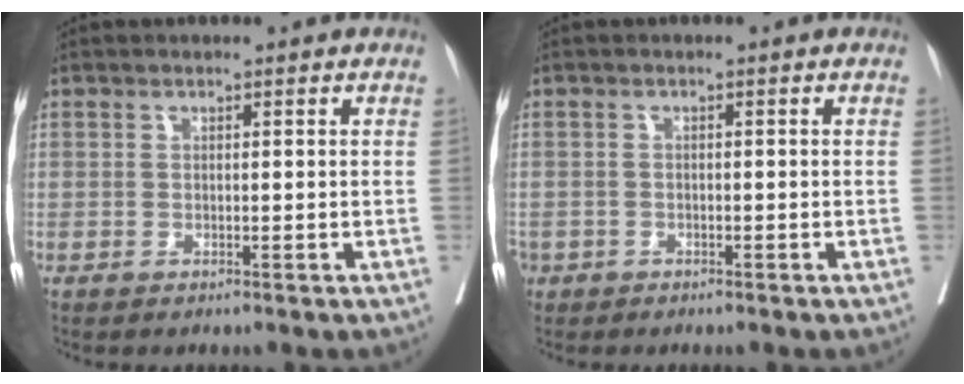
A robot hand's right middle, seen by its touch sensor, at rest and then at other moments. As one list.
[{"total": 1.8, "force": [-1.2, 1.3, 0.3], "torque": [-0.008, 0.001, -0.021]}]